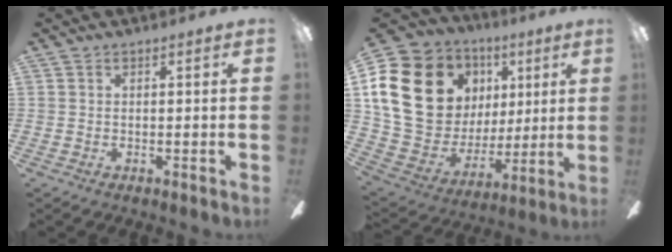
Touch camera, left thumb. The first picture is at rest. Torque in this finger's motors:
{"motor_torque": [1.44, 2.91, 1.26, -1.26, 0.26]}